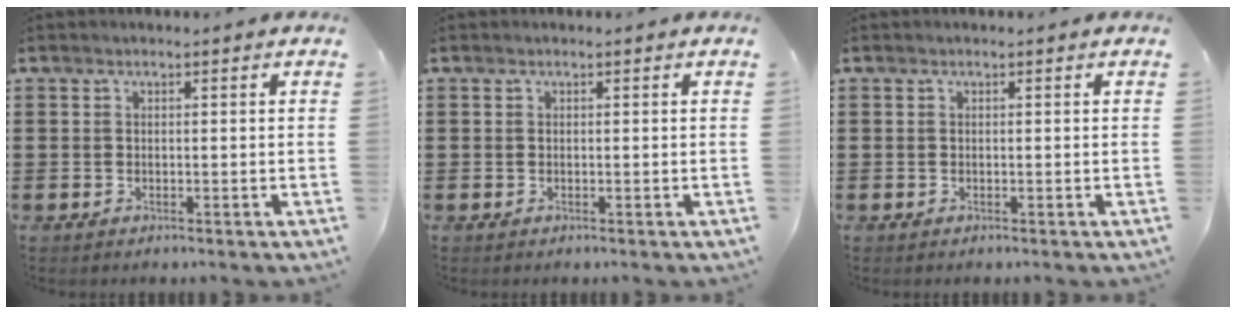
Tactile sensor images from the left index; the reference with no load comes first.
{"total": 0.0}
{"total": 0.0}